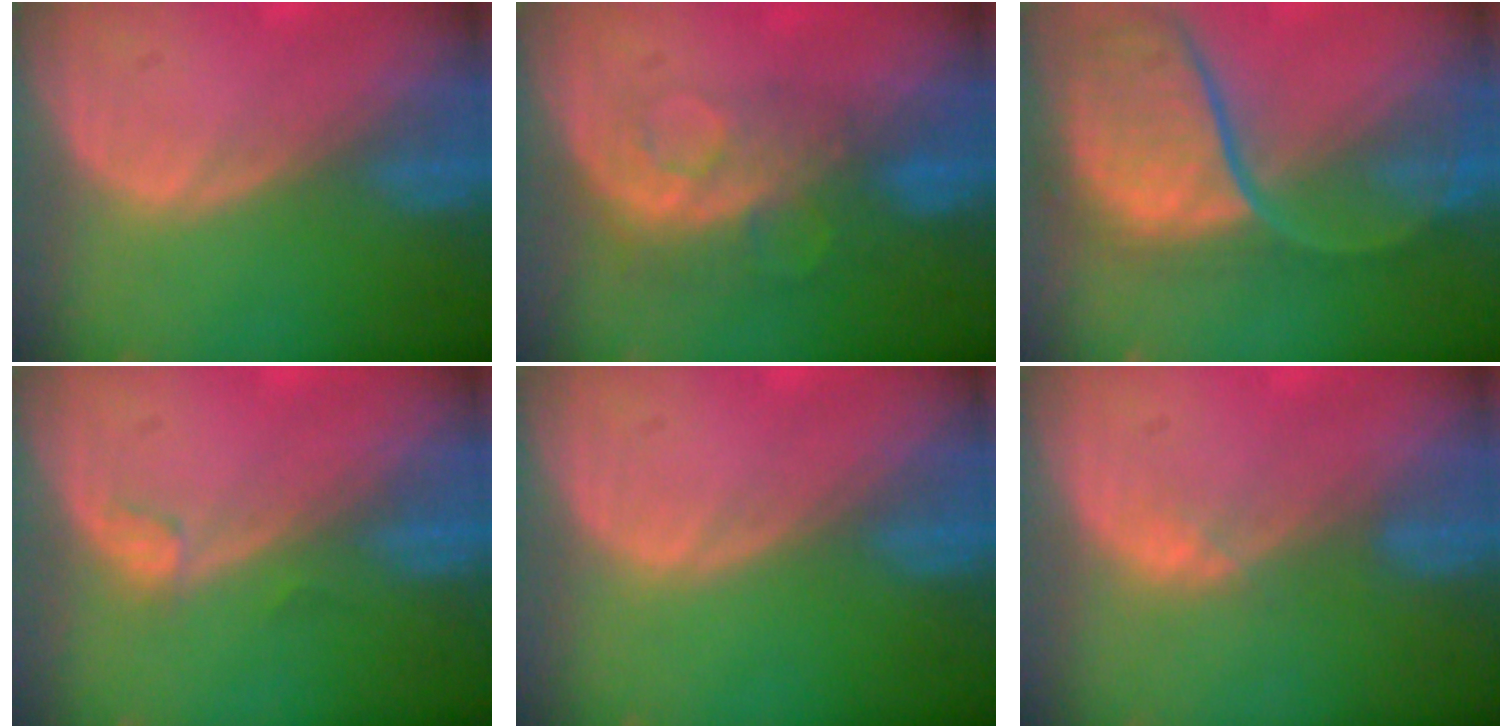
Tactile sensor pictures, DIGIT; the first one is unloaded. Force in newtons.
{"total": 8.4, "press": 7.0, "slide": 4.5}
{"total": 12.0, "press": 9.9, "slide": 6.8}
{"total": 1.1, "press": 1.1, "slide": 0.2}
{"total": 0.0}
{"total": 1.3, "press": 1.1, "slide": 0.8}